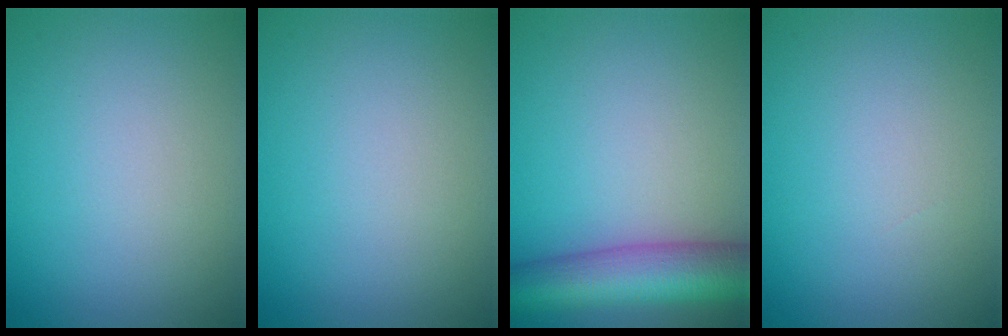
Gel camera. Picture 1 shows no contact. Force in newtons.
{"total": 0.0}
{"total": 8.4, "press": 8.4, "slide": 0.3}
{"total": 0.0}